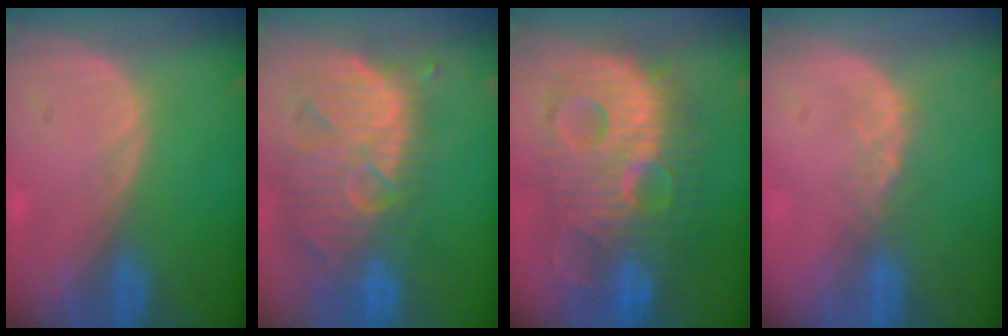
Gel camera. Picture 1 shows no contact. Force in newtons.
{"total": 13.4, "press": 11.5, "slide": 6.9}
{"total": 13.0, "press": 13.0, "slide": 1.0}
{"total": 2.6, "press": 2.1, "slide": 1.5}